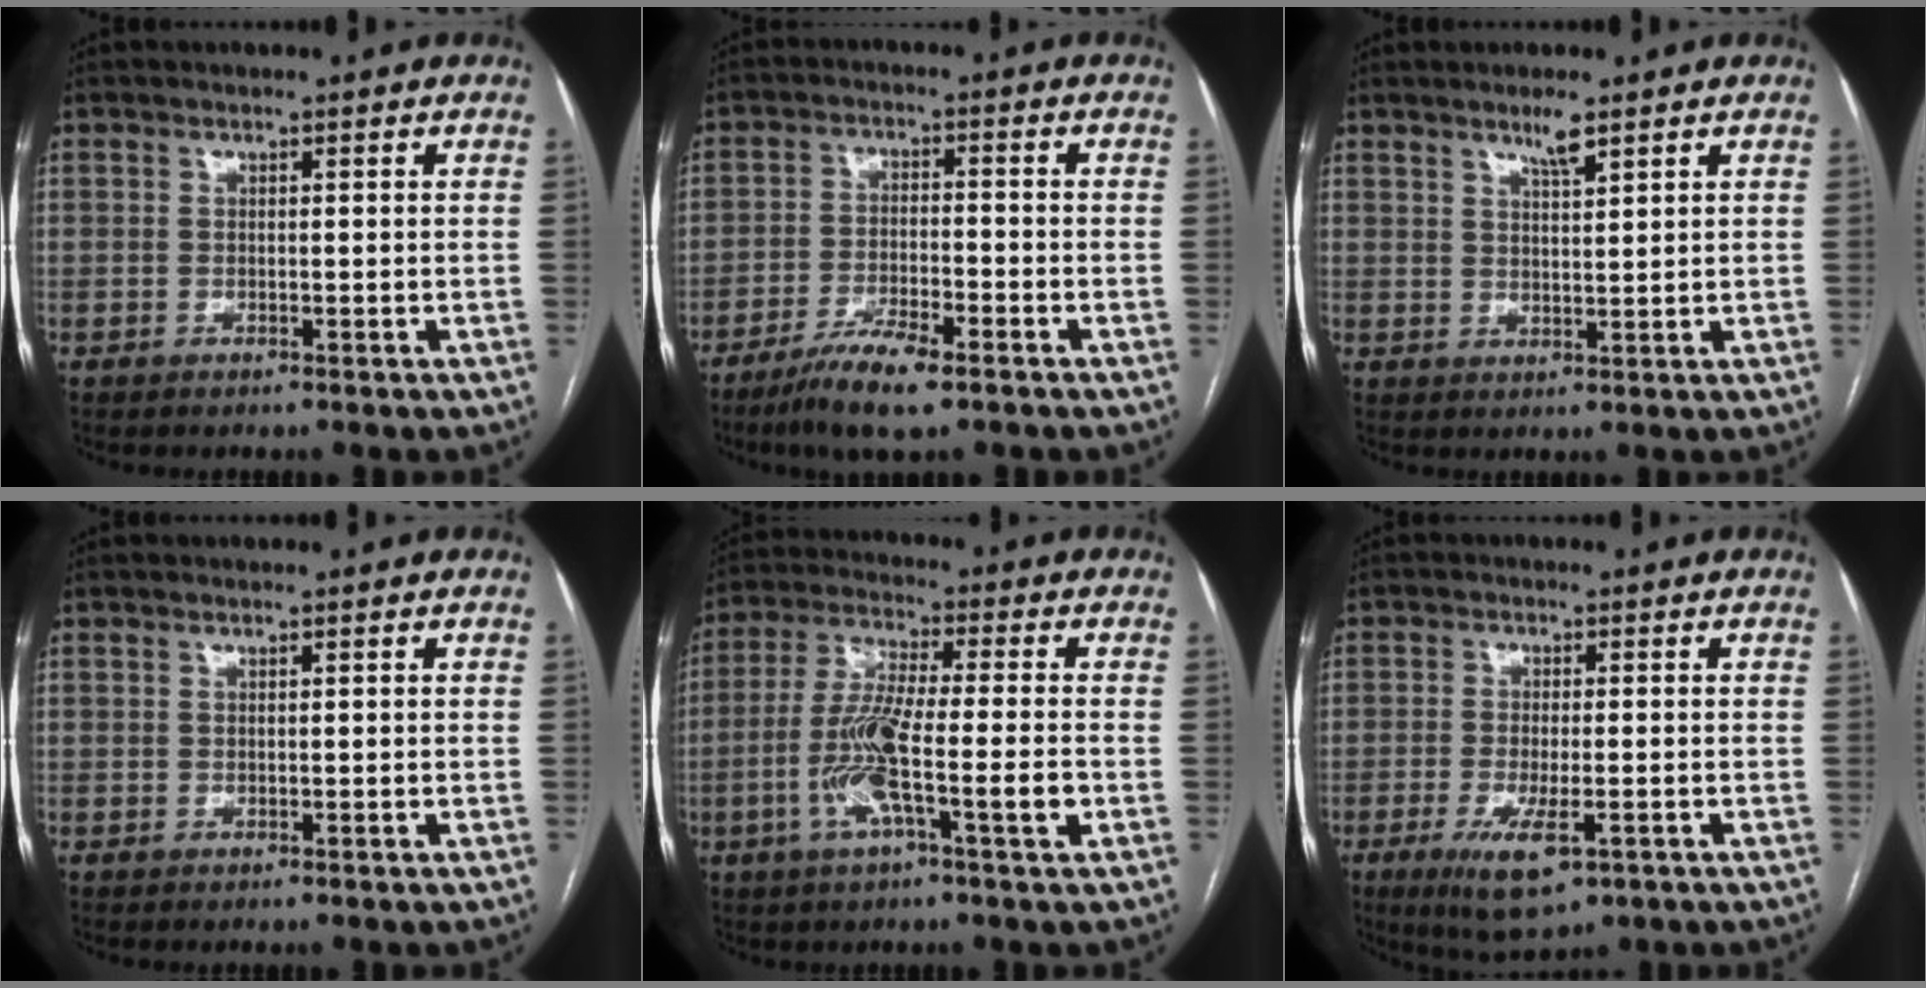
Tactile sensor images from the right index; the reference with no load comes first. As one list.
[{"total": 7.7, "force": [-5.4, 1.1, 5.3], "torque": [-0.099, -0.015, -0.096]}, {"total": 3.1, "force": [2.4, 0.2, 1.9], "torque": [-0.035, -0.004, 0.042]}, {"total": 0.0}, {"total": 11.3, "force": [-3.2, 0.8, 10.8], "torque": [-0.207, -0.002, -0.064]}, {"total": 7.6, "force": [-3.4, 2.2, 6.4], "torque": [-0.116, -0.018, -0.050]}]